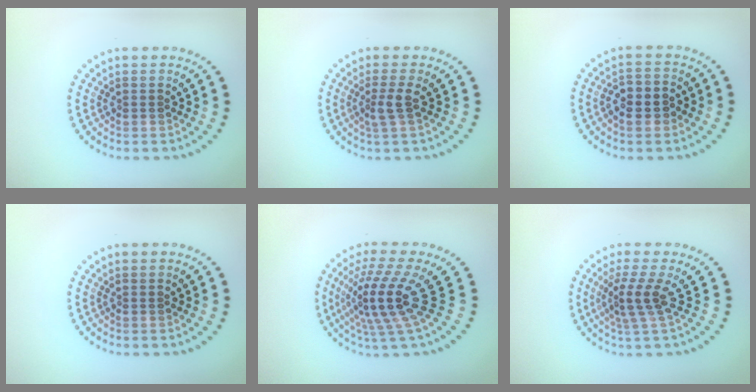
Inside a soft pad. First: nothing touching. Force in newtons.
{"total": 1.9, "press": 1.4, "slide": 1.2}
{"total": 2.7, "press": 2.6, "slide": 0.7}
{"total": 0.0}
{"total": 5.2, "press": 3.6, "slide": 3.7}
{"total": 2.8, "press": 1.9, "slide": 2.0}